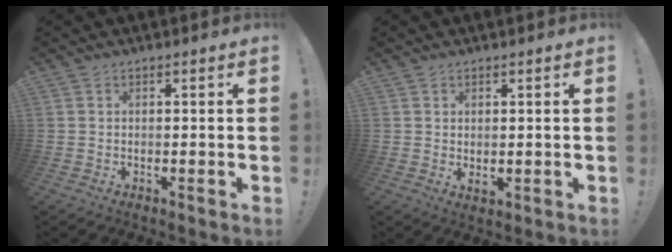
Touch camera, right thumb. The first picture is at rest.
{"total": 1.7, "force": [1.1, 0.8, 1.1], "torque": [-0.009, -0.006, 0.018]}